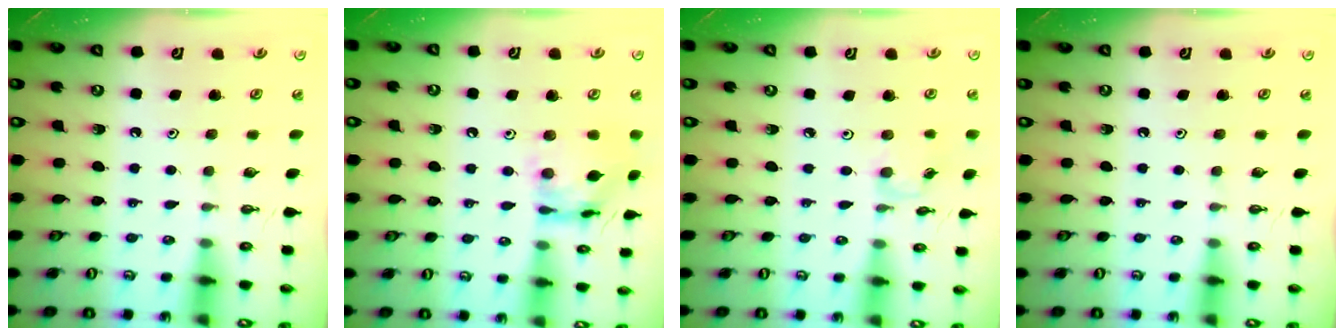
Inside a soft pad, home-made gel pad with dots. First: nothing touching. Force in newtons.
{"total": 11.8, "press": 11.8, "slide": 0.6}
{"total": 2.9, "press": 2.9, "slide": 0.4}
{"total": 0.0}